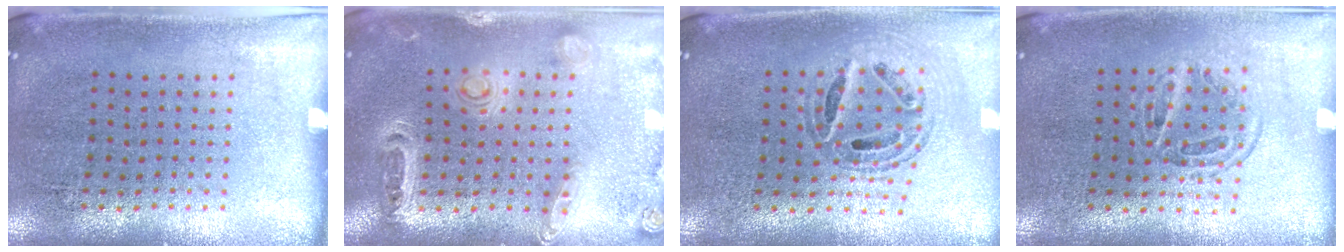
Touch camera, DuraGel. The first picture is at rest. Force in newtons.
{"total": 1.4, "press": 1.3, "slide": 0.4}
{"total": 0.8, "press": 0.8, "slide": 0.1}
{"total": 1.2, "press": 1.0, "slide": 0.7}